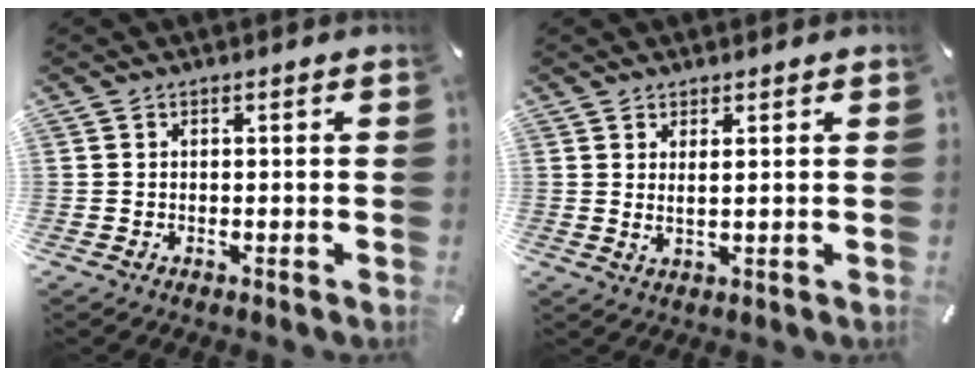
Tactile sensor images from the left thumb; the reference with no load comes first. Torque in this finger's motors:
{"motor_torque": [-0.03, -0.11, -0.13, -0.06, -0.02]}